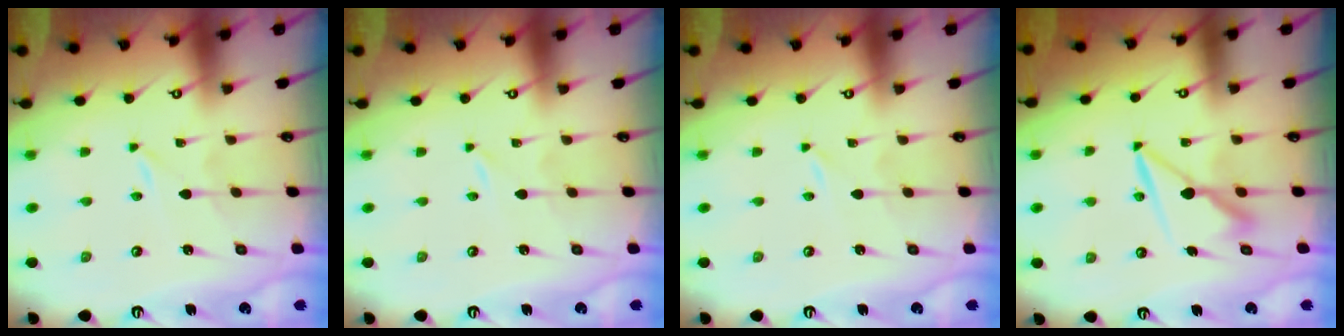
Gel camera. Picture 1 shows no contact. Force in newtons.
{"total": 0.0}
{"total": 0.0}
{"total": 8.7, "press": 8.7, "slide": 0.5}